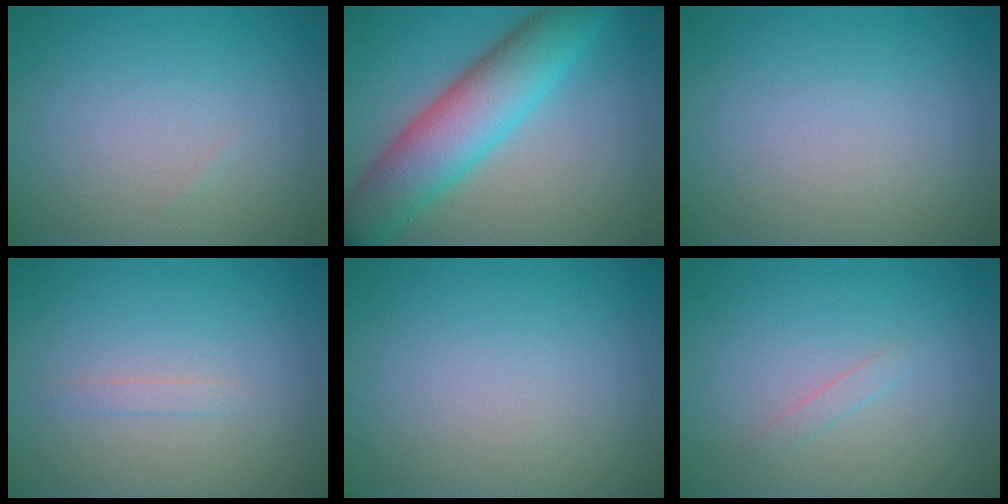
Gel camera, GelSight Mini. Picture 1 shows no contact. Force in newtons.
{"total": 8.3, "press": 8.3, "slide": 0.3}
{"total": 0.0}
{"total": 0.7, "press": 0.7, "slide": 0.0}
{"total": 0.0}
{"total": 0.8, "press": 0.8, "slide": 0.0}